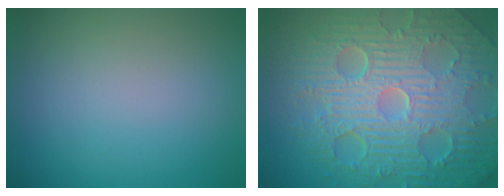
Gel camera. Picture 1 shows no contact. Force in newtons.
{"total": 11.8, "press": 7.5, "slide": 9.0}